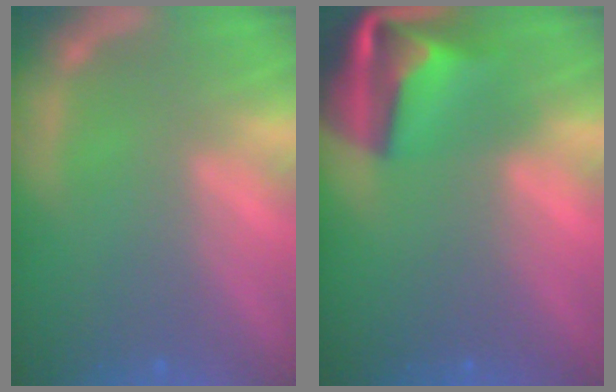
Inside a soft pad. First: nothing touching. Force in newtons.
{"total": 8.9}